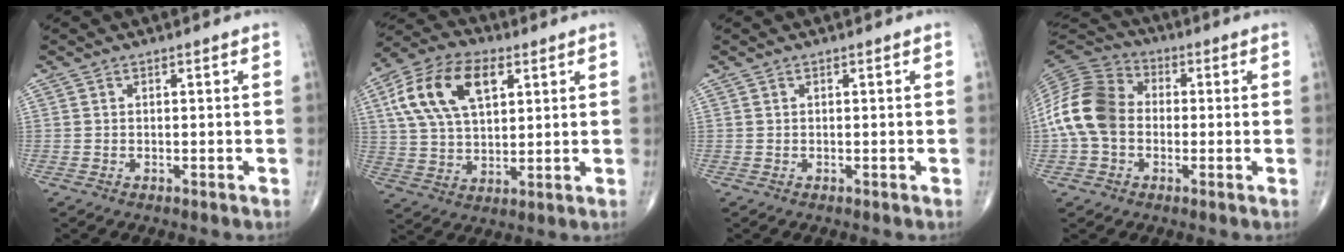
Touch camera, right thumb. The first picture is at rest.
{"total": 16.2, "force": [5.8, 9.2, 12.0], "torque": [-0.213, 0.004, 0.104]}
{"total": 0.0}
{"total": 13.4, "force": [-1.0, 10.3, 8.5], "torque": [-0.166, 0.034, -0.031]}